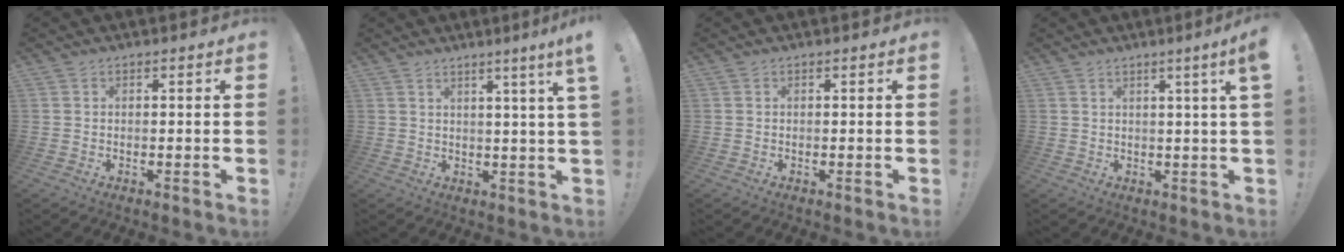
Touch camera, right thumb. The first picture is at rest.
{"total": 5.2, "force": [2.5, -1.1, 4.4], "torque": [-0.053, -0.020, 0.033]}
{"total": 0.0}
{"total": 4.1, "force": [1.8, -1.1, 3.5], "torque": [-0.051, -0.012, 0.025]}